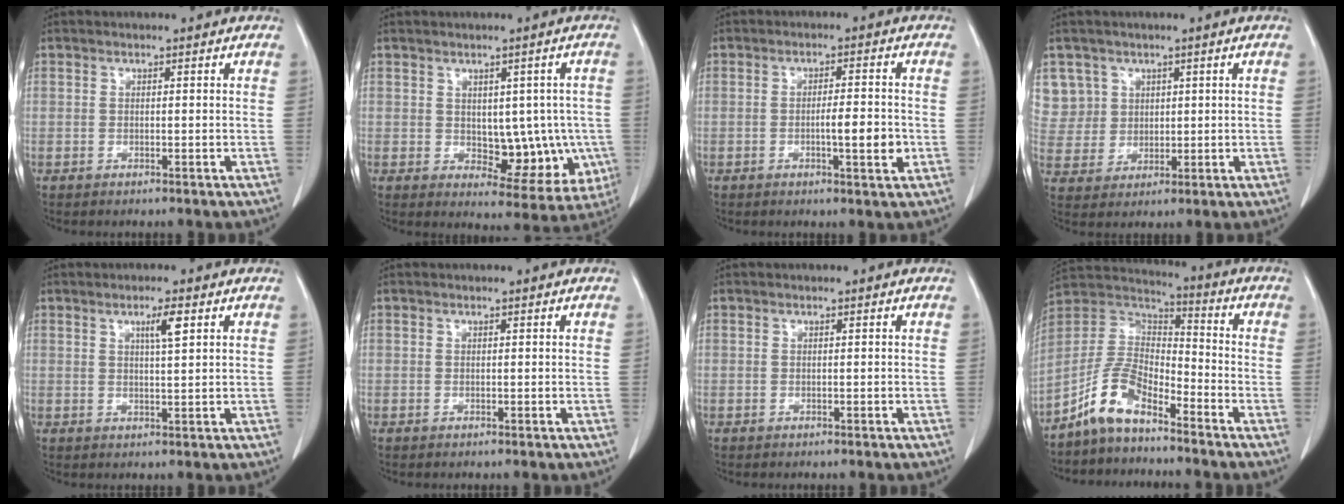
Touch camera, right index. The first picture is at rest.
{"total": 9.7, "force": [-0.7, 5.5, 7.9], "torque": [-0.077, 0.008, 0.009]}
{"total": 5.0, "force": [-1.2, 0.7, 4.8], "torque": [-0.075, -0.003, -0.015]}
{"total": 7.1, "force": [3.5, 6.2, -0.2], "torque": [0.007, 0.014, 0.080]}
{"total": 3.2, "force": [1.4, 0.1, 2.8], "torque": [-0.049, -0.002, 0.023]}
{"total": 0.0}
{"total": 0.0}
{"total": 9.6, "force": [-6.7, 3.7, 5.7], "torque": [-0.134, 0.022, -0.135]}